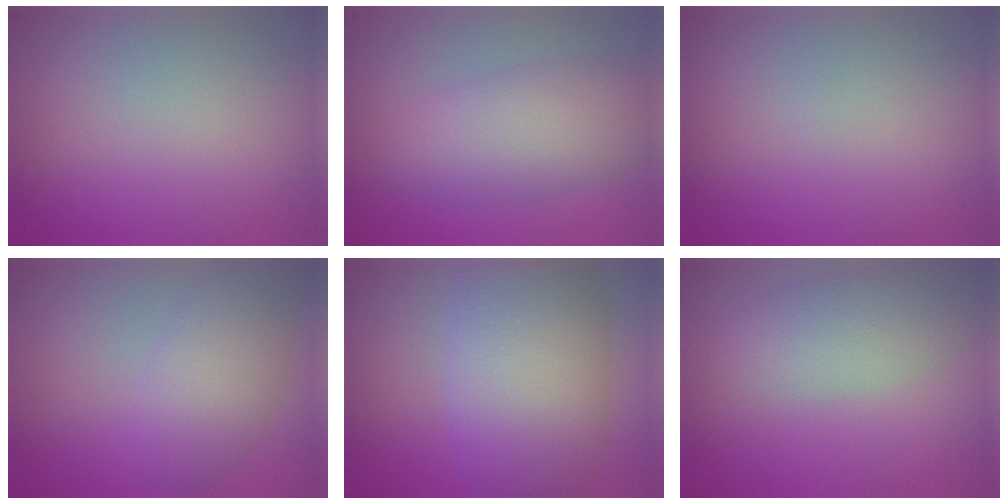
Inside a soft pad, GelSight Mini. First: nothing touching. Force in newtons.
{"total": 5.9, "press": 5.9, "slide": 0.1}
{"total": 0.0}
{"total": 5.0, "press": 5.0, "slide": 0.2}
{"total": 11.3, "press": 11.3, "slide": 0.5}
{"total": 4.1, "press": 4.1, "slide": 0.2}